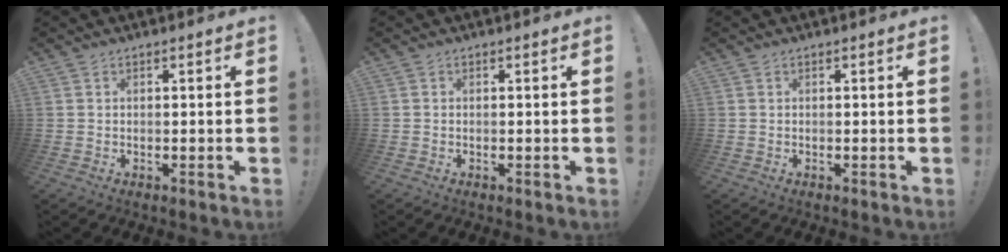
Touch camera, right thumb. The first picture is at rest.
{"total": 0.0}
{"total": 0.0}